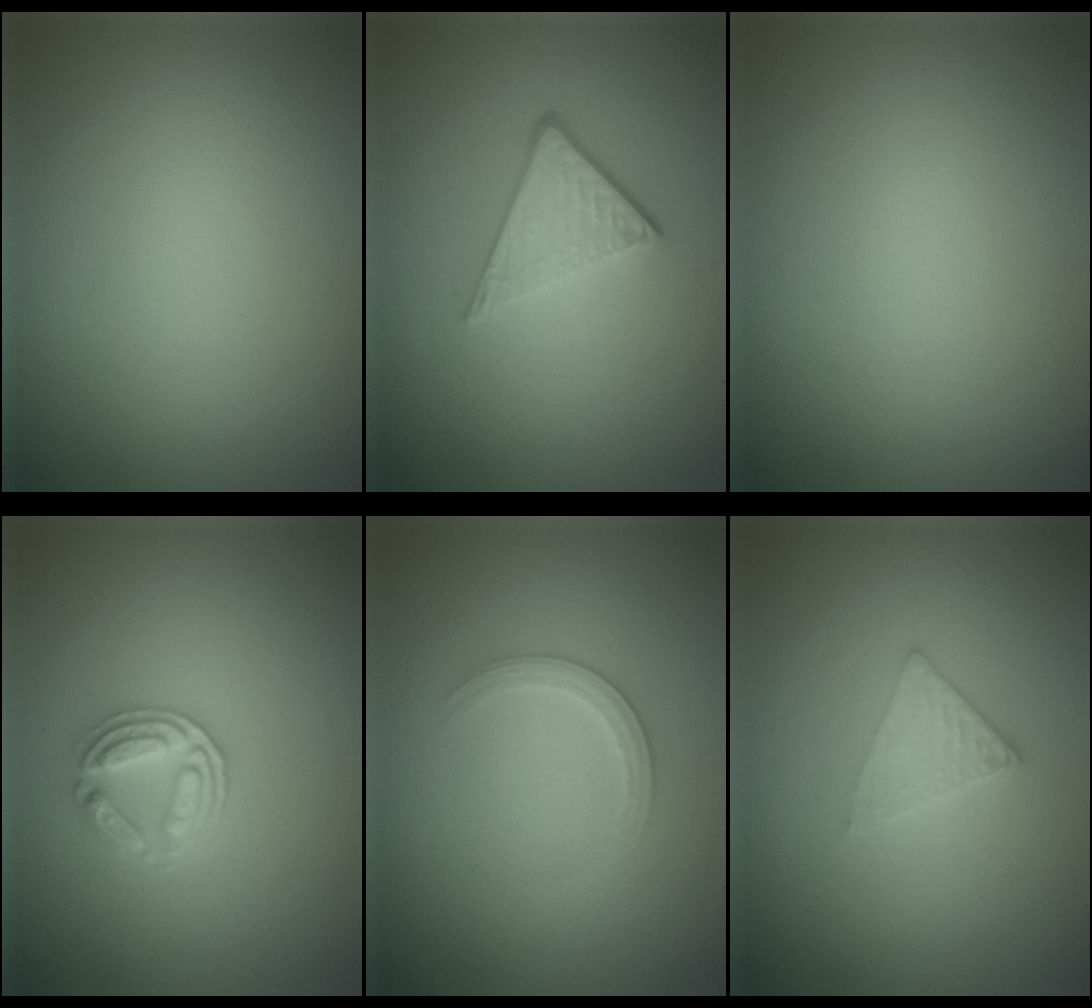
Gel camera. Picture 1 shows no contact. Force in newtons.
{"total": 3.7, "press": 2.6, "slide": 2.6}
{"total": 0.0}
{"total": 3.0, "press": 2.7, "slide": 1.2}
{"total": 1.9, "press": 1.9, "slide": 0.2}
{"total": 1.8, "press": 1.8, "slide": 0.3}